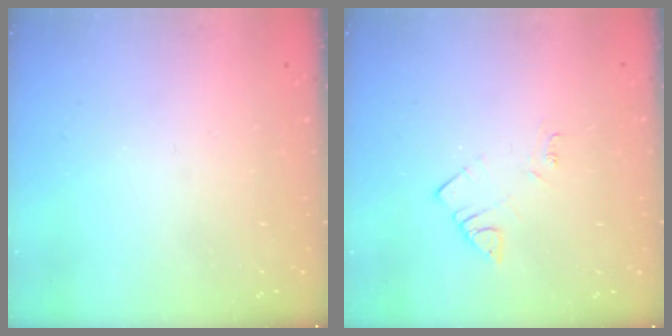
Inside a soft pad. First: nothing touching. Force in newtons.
{"total": 2.9, "press": 2.9, "slide": 0.6}